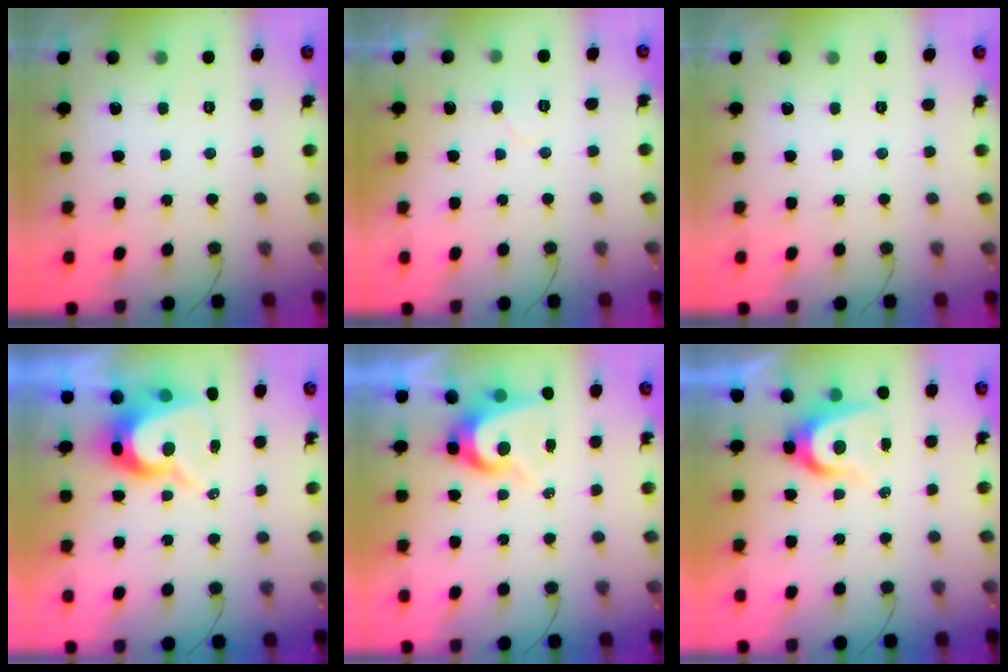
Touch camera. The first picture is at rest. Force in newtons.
{"total": 4.0, "press": 4.0, "slide": 0.4}
{"total": 0.0}
{"total": 9.7, "press": 9.6, "slide": 0.8}
{"total": 6.7, "press": 6.7, "slide": 0.5}
{"total": 6.8, "press": 6.8, "slide": 0.4}